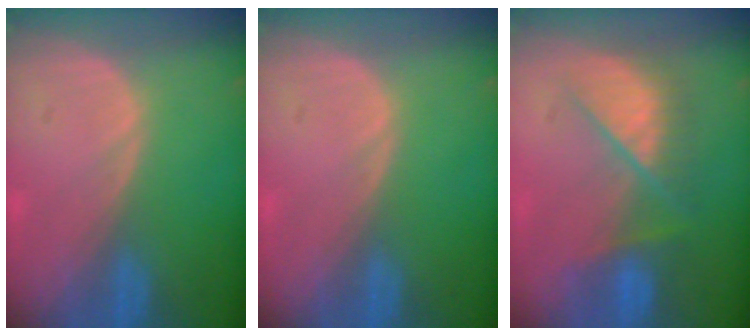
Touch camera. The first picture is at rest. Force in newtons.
{"total": 0.0}
{"total": 7.3, "press": 7.2, "slide": 0.6}